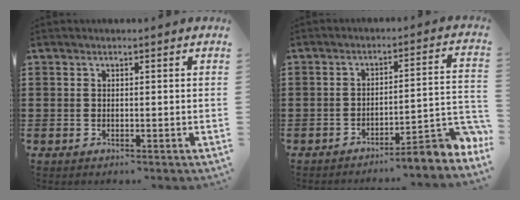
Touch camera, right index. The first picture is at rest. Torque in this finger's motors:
{"motor_torque": [1.17, -0.96, 0.35, 0.04]}